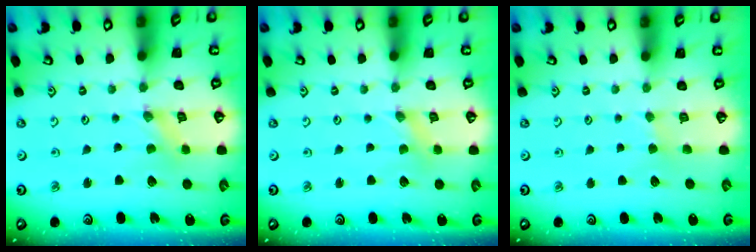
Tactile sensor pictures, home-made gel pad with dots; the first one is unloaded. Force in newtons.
{"total": 0.0}
{"total": 2.2, "press": 2.2, "slide": 0.4}